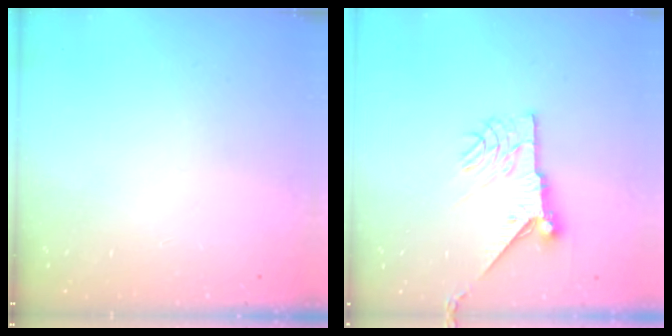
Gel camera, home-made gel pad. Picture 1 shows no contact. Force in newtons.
{"total": 10.5, "press": 10.5, "slide": 0.4}